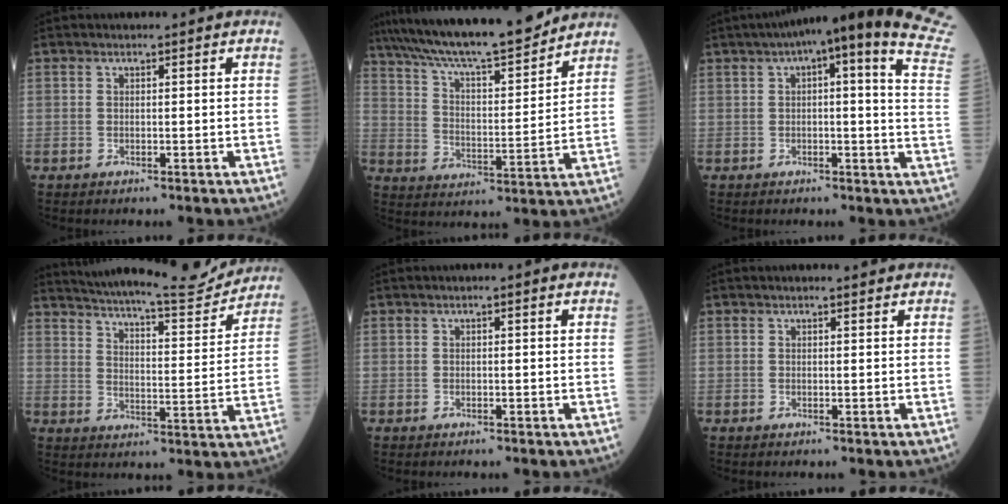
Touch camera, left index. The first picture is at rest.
{"total": 19.5, "force": [17.0, 1.8, 9.3], "torque": [-0.163, 0.007, 0.275]}
{"total": 21.1, "force": [15.5, 1.5, 14.3], "torque": [-0.191, 0.007, 0.162]}
{"total": 18.8, "force": [17.9, 1.1, 5.7], "torque": [-0.096, -0.038, 0.243]}
{"total": 0.7, "force": [0.3, 0.0, 0.6], "torque": [-0.012, 0.005, 0.002]}
{"total": 1.4, "force": [1.3, 0.1, 0.5], "torque": [-0.009, 0.006, 0.017]}